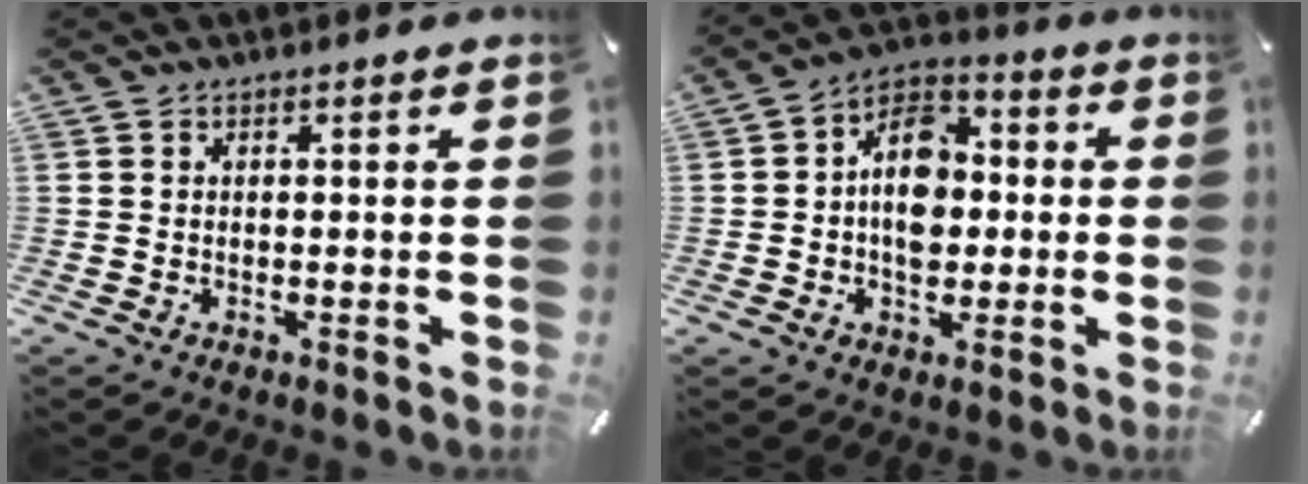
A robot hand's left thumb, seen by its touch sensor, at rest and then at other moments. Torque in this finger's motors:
{"motor_torque": [1.82, 1.90, 0.92, -0.75, 0.40]}